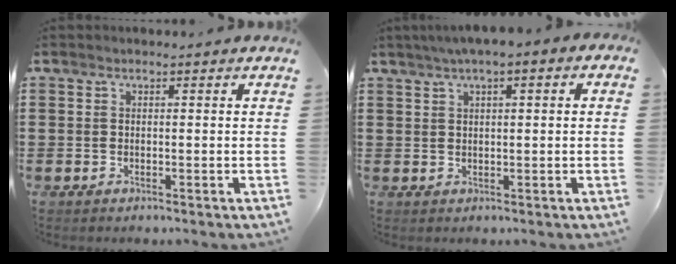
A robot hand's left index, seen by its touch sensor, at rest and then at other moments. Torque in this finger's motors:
{"motor_torque": [2.14, 0.00, 0.83, 0.21]}